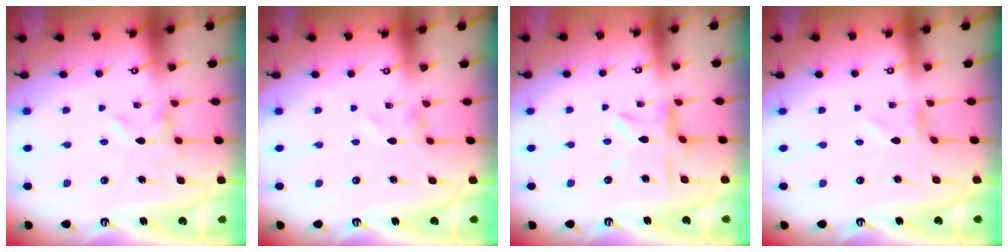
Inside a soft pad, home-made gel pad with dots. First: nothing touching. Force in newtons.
{"total": 0.0}
{"total": 7.8, "press": 7.8, "slide": 0.7}
{"total": 0.0}